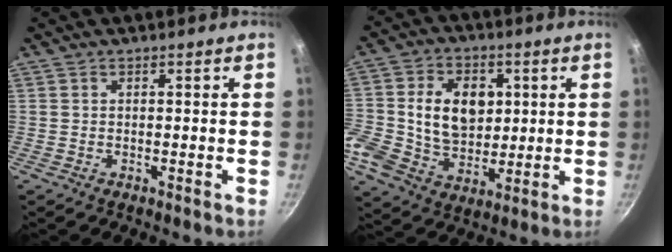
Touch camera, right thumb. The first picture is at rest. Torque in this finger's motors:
{"motor_torque": [1.92, 2.86, 1.80, -0.41, 0.41]}